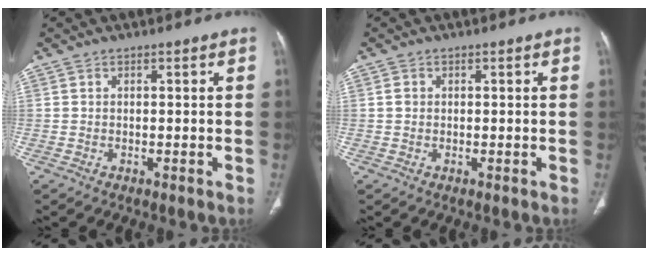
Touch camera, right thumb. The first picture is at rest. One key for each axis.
{"total": 0.9, "fx": 0.1, "fy": 0.8, "fz": 0.4, "tx": -0.005, "ty": 0.002, "tz": 0.001}